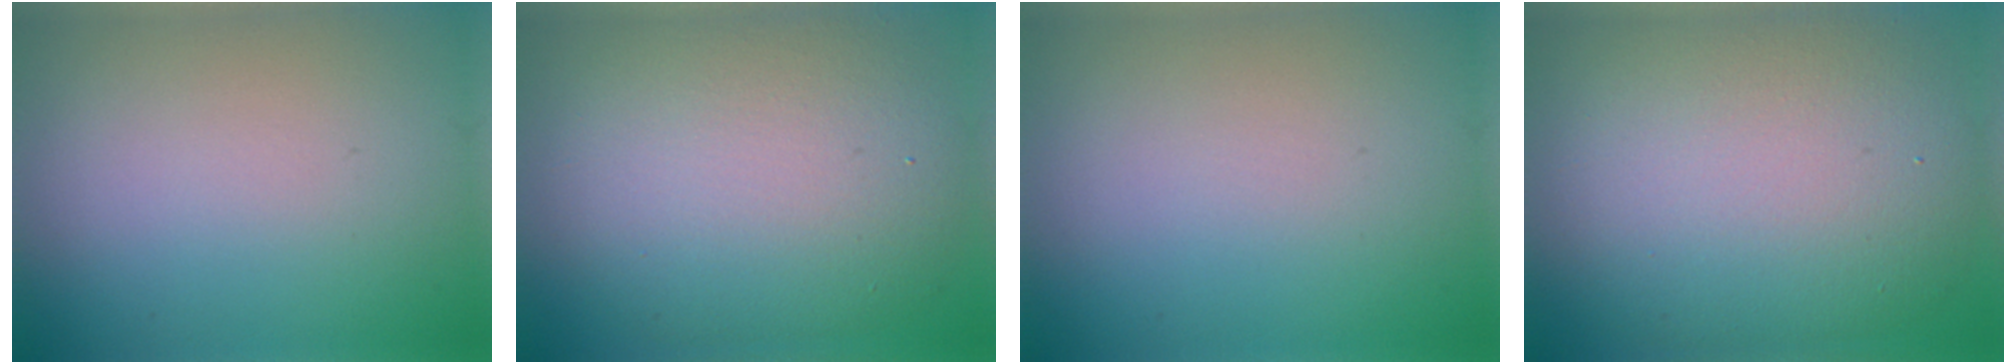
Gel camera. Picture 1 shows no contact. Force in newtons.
{"total": 10.4, "press": 10.4, "slide": 0.6}
{"total": 0.0}
{"total": 12.6, "press": 12.6, "slide": 0.6}